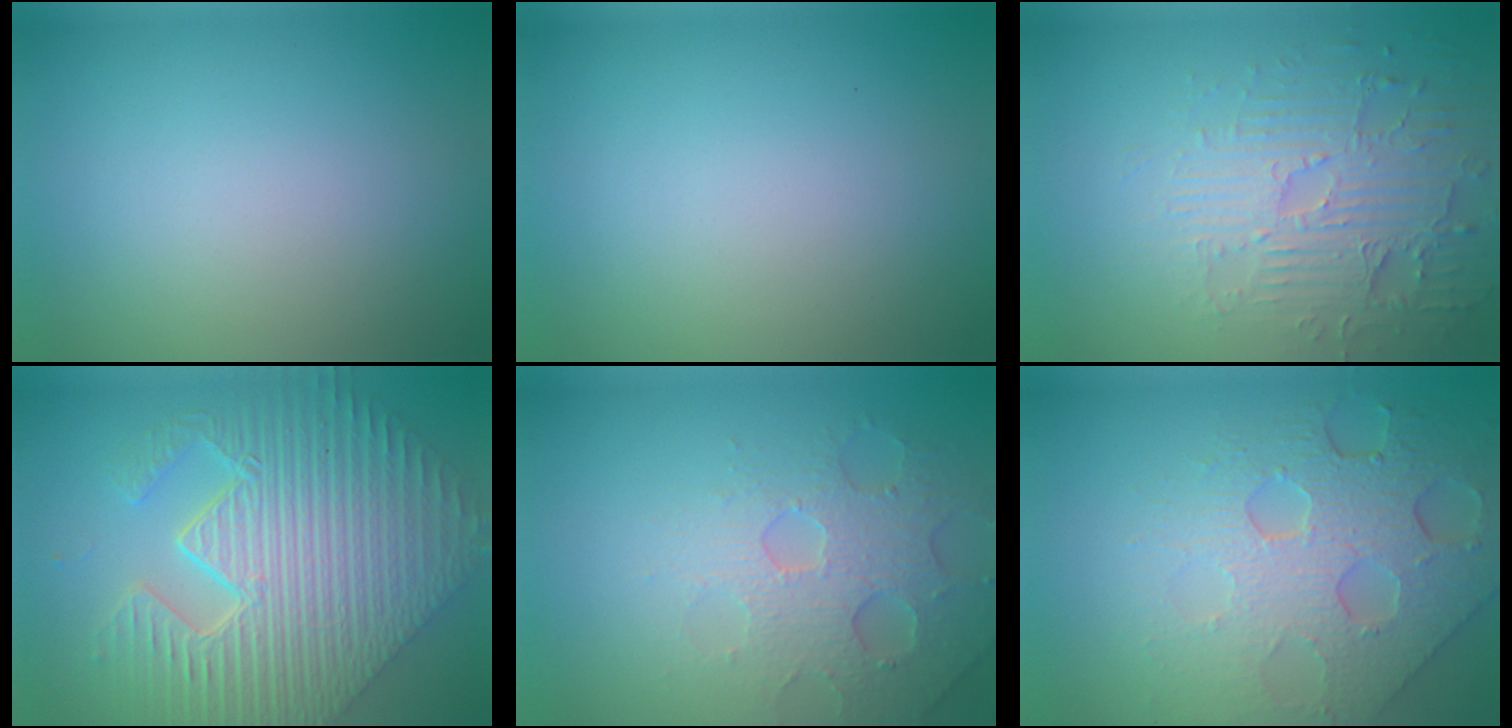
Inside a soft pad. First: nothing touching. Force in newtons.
{"total": 0.0}
{"total": 4.4, "press": 4.0, "slide": 1.7}
{"total": 11.5, "press": 7.7, "slide": 8.4}
{"total": 4.5, "press": 3.8, "slide": 2.3}
{"total": 8.1, "press": 5.7, "slide": 5.8}